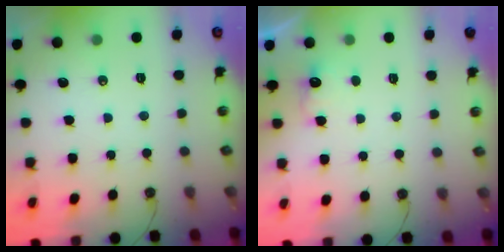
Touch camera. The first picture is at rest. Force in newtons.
{"total": 6.4, "press": 6.3, "slide": 0.7}